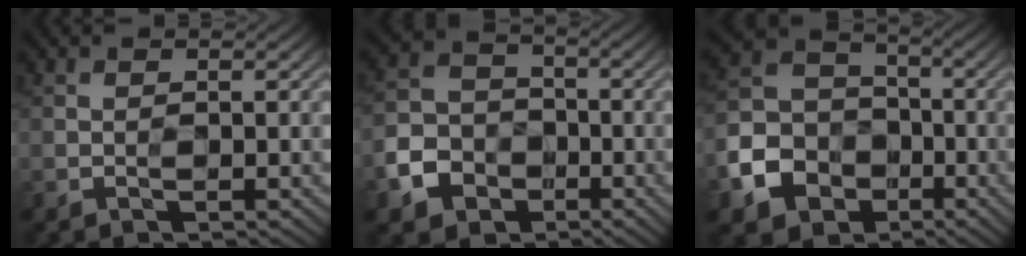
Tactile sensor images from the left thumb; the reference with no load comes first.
{"total": 7.0, "force": [-3.4, 5.5, 2.8], "torque": [-0.076, -0.003, -0.078]}
{"total": 9.8, "force": [-4.4, 7.7, 4.3], "torque": [-0.123, -0.015, -0.094]}